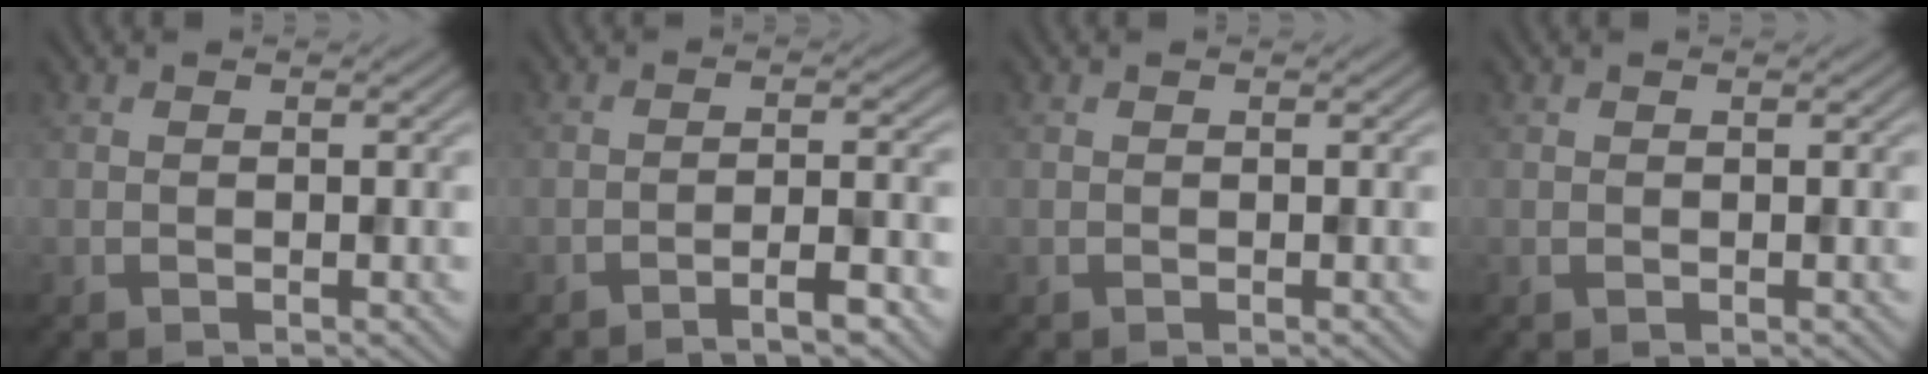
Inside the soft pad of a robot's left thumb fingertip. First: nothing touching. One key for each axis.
{"total": 3.6, "fx": -2.5, "fy": 0.2, "fz": 2.5, "tx": -0.038, "ty": 0.013, "tz": -0.051}
{"total": 0.0}
{"total": 0.0}